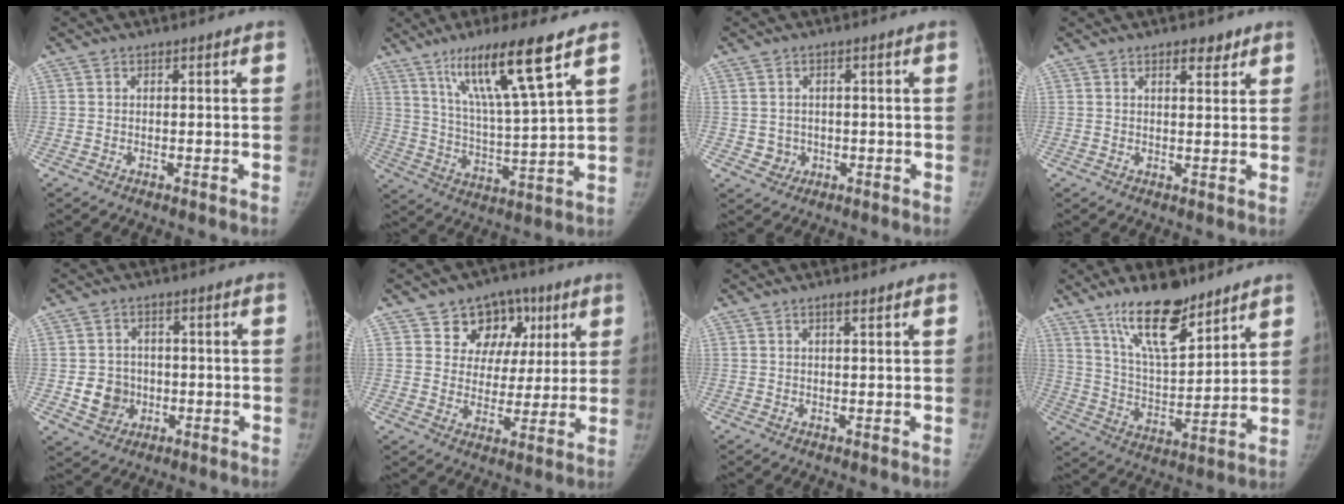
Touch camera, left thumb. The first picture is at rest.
{"total": 15.5, "force": [9.2, 1.1, 12.4], "torque": [-0.221, -0.045, 0.170]}
{"total": 3.0, "force": [-0.5, 2.9, 0.7], "torque": [0.005, 0.006, -0.003]}
{"total": 3.3, "force": [2.2, 1.5, 2.0], "torque": [-0.013, -0.012, 0.032]}
{"total": 6.6, "force": [-1.2, 6.0, 2.4], "torque": [-0.013, 0.009, -0.014]}
{"total": 12.0, "force": [5.5, 9.8, 4.4], "torque": [-0.013, -0.008, 0.084]}
{"total": 1.4, "force": [0.9, 0.3, 1.0], "torque": [-0.018, -0.004, 0.016]}
{"total": 14.7, "force": [10.6, 5.2, 8.9], "torque": [-0.125, -0.071, 0.195]}